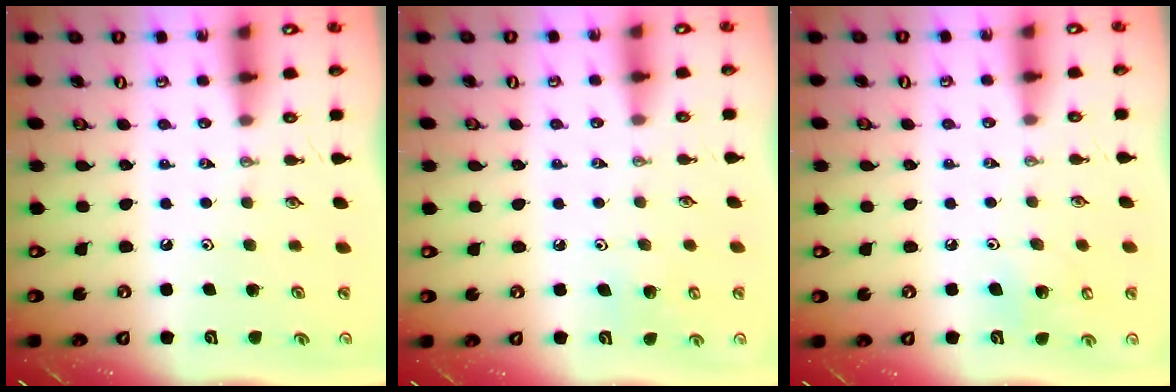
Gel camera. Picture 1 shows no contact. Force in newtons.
{"total": 3.9, "press": 3.9, "slide": 0.3}
{"total": 7.8, "press": 7.8, "slide": 0.8}